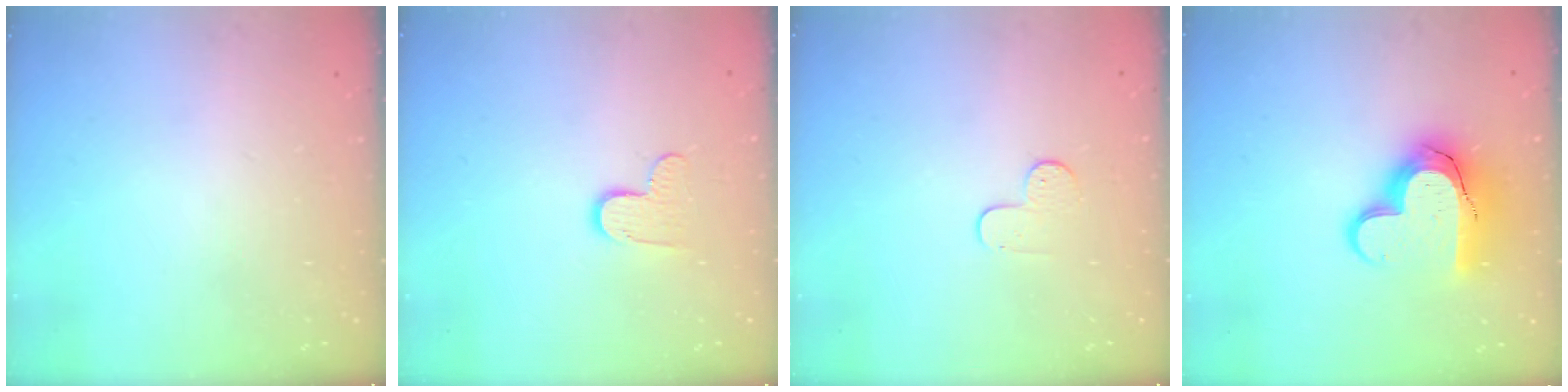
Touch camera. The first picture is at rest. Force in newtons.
{"total": 7.0, "press": 7.0, "slide": 0.1}
{"total": 5.3, "press": 5.3, "slide": 0.5}
{"total": 18.5, "press": 18.5, "slide": 1.5}